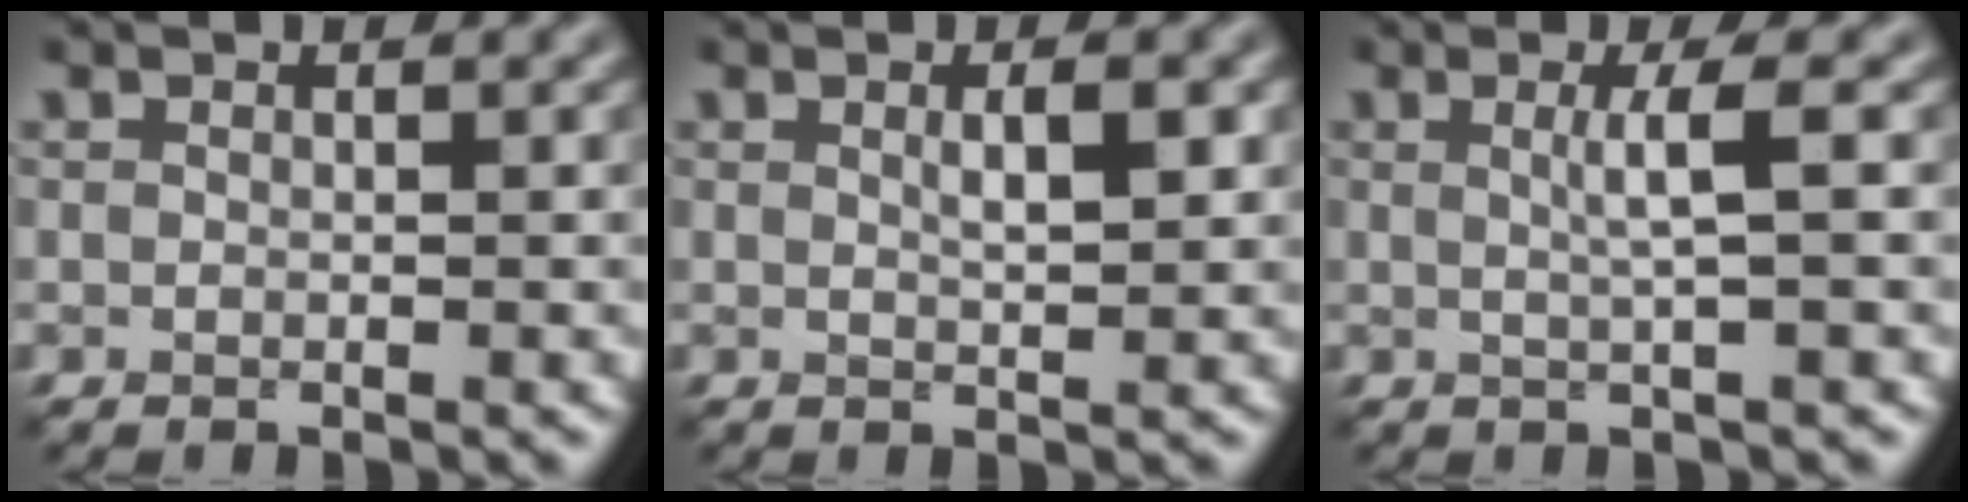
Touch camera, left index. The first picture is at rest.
{"total": 2.1, "force": [0.7, 0.5, 1.9], "torque": [-0.025, 0.001, 0.011]}
{"total": 2.6, "force": [0.3, 0.5, 2.5], "torque": [-0.042, 0.003, 0.001]}